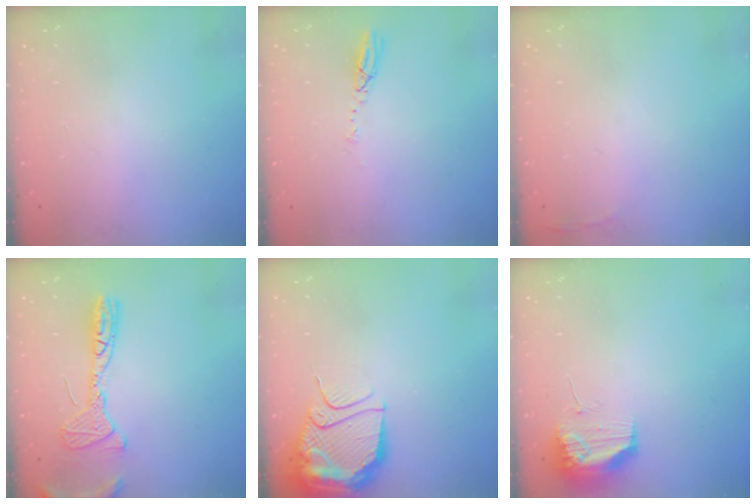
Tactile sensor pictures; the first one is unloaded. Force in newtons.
{"total": 3.6, "press": 3.6, "slide": 0.2}
{"total": 2.8, "press": 2.6, "slide": 0.9}
{"total": 12.5, "press": 12.3, "slide": 2.3}
{"total": 14.2, "press": 14.2, "slide": 1.4}
{"total": 10.6, "press": 10.5, "slide": 1.3}